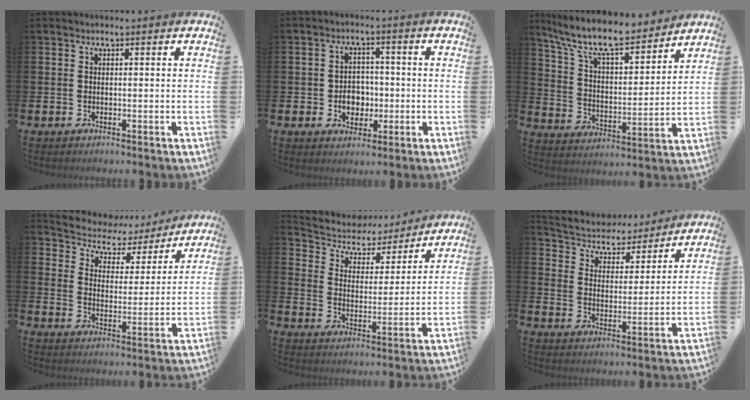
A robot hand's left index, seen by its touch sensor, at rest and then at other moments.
{"total": 3.9, "force": [-1.0, 3.4, 1.5], "torque": [-0.024, 0.002, -0.026]}
{"total": 10.9, "force": [9.6, 2.5, 4.6], "torque": [-0.122, -0.059, 0.165]}
{"total": 5.7, "force": [5.0, 2.5, 0.6], "torque": [-0.043, -0.041, 0.082]}
{"total": 5.5, "force": [4.8, 2.5, 0.7], "torque": [-0.043, -0.041, 0.077]}
{"total": 5.5, "force": [5.2, 1.9, 0.3], "torque": [-0.046, -0.043, 0.087]}